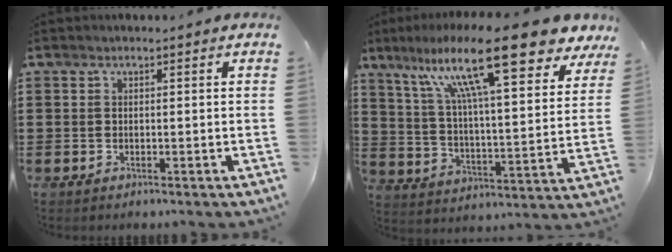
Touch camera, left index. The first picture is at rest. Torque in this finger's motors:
{"motor_torque": [2.14, 0.00, 1.06, 0.21]}